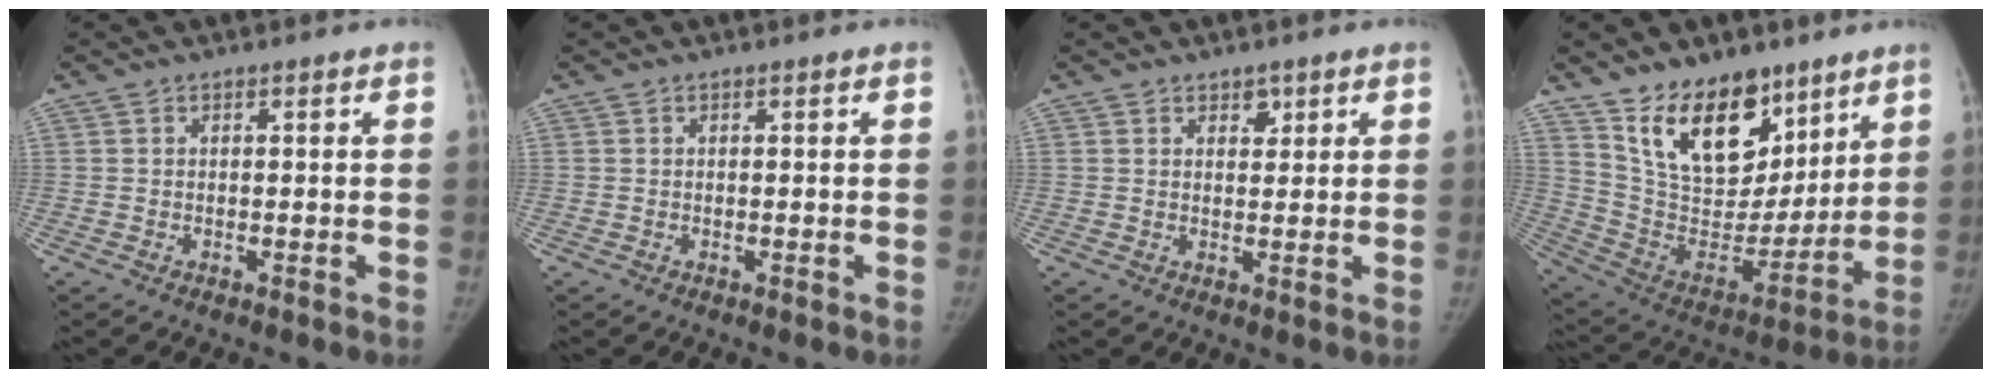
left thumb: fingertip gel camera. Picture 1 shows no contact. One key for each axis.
{"total": 0.0}
{"total": 2.1, "fx": 1.4, "fy": 1.4, "fz": 0.9, "tx": 0.003, "ty": -0.007, "tz": 0.019}
{"total": 21.0, "fx": 13.3, "fy": 11.7, "fz": 11.2, "tx": -0.138, "ty": -0.077, "tz": 0.242}